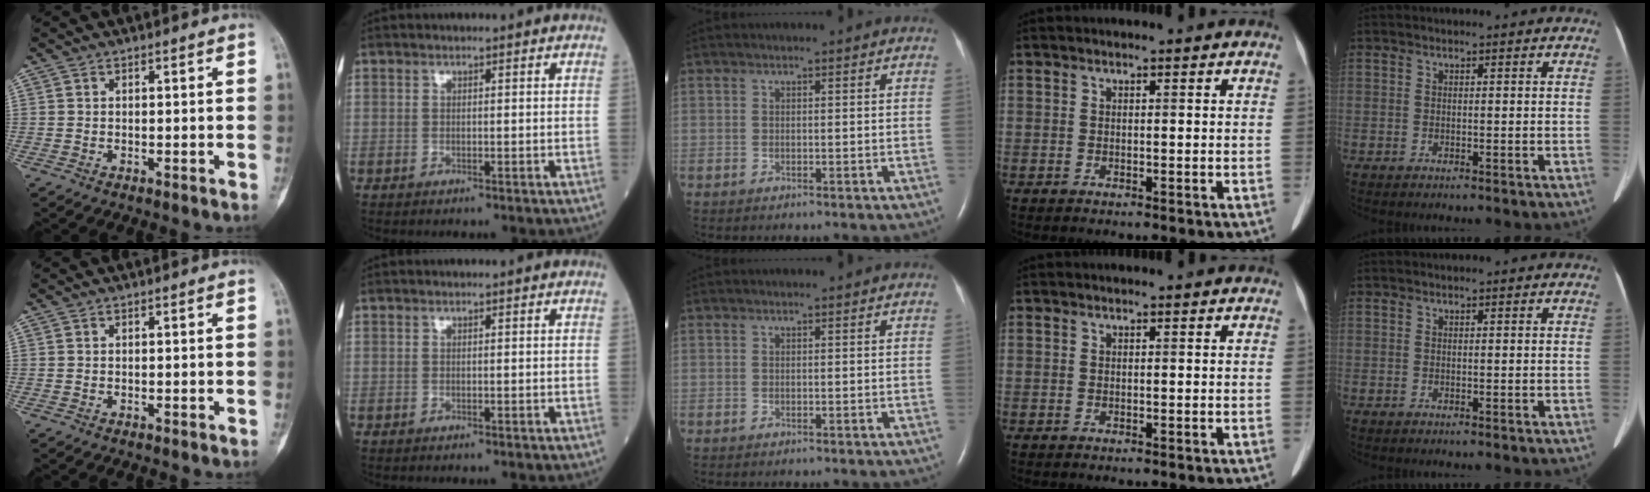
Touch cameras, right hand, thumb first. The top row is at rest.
{}